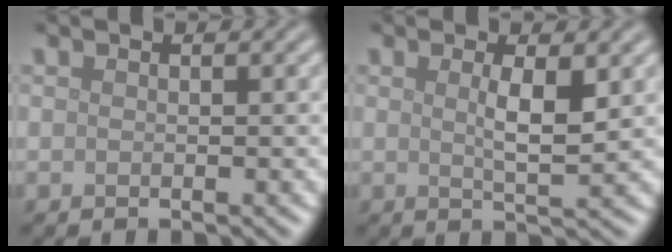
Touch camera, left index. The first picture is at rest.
{"total": 2.8, "force": [0.8, 0.5, 2.7], "torque": [-0.047, -0.004, 0.014]}